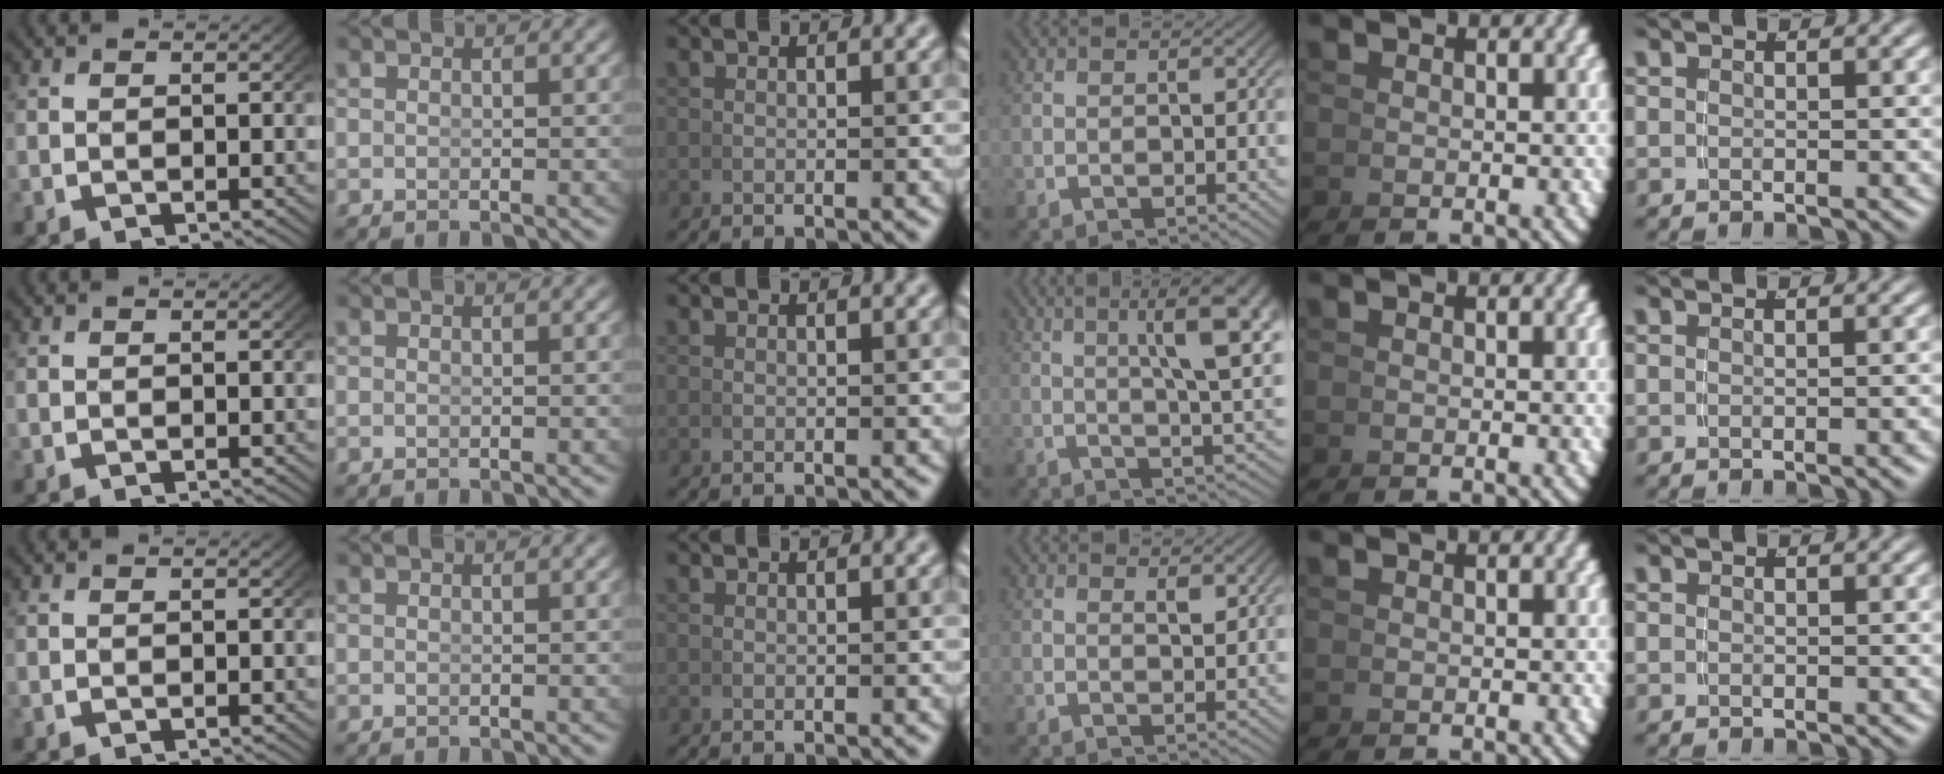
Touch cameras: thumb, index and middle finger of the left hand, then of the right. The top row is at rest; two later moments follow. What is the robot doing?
{"motion": "lift_and_place", "object": "cup"}